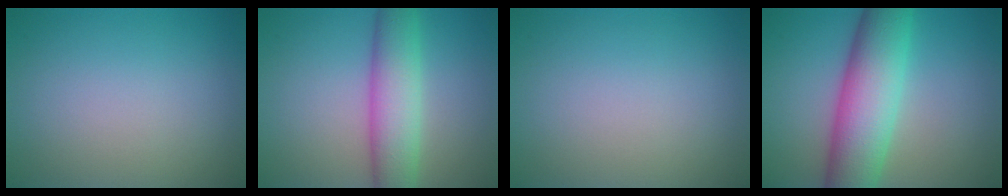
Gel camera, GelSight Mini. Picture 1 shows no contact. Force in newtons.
{"total": 5.9, "press": 5.9, "slide": 0.1}
{"total": 0.0}
{"total": 9.3, "press": 9.3, "slide": 0.4}